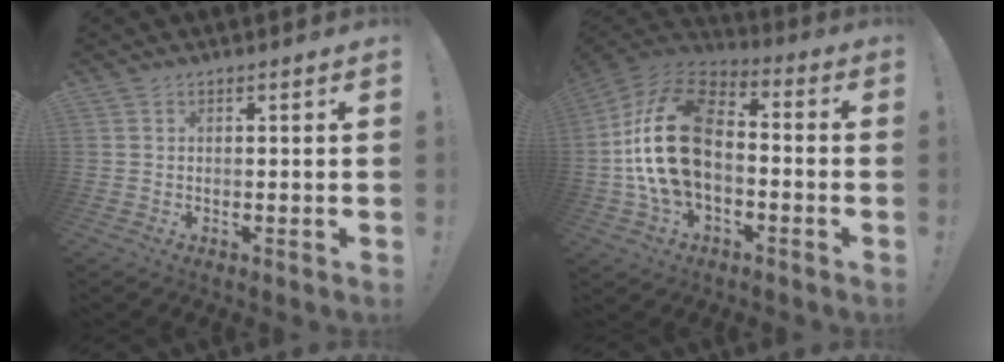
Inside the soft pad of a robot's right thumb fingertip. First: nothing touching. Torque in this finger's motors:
{"motor_torque": [2.51, 2.49, 0.27, 0.00, 0.74]}